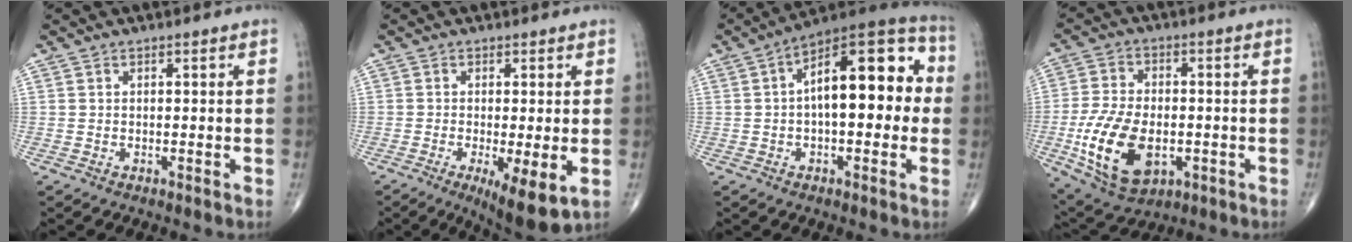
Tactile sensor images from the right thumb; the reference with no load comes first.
{"total": 8.7, "force": [-2.6, 2.3, 8.0], "torque": [-0.125, -0.022, -0.040]}
{"total": 18.3, "force": [1.7, 8.2, 16.2], "torque": [-0.213, 0.045, 0.015]}
{"total": 16.1, "force": [-4.0, 9.5, 12.4], "torque": [-0.223, 0.001, -0.058]}